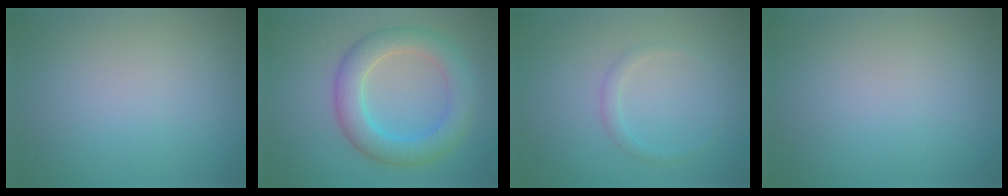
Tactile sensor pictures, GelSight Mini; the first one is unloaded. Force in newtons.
{"total": 5.2, "press": 5.2, "slide": 0.2}
{"total": 1.1, "press": 1.1, "slide": 0.1}
{"total": 0.0}